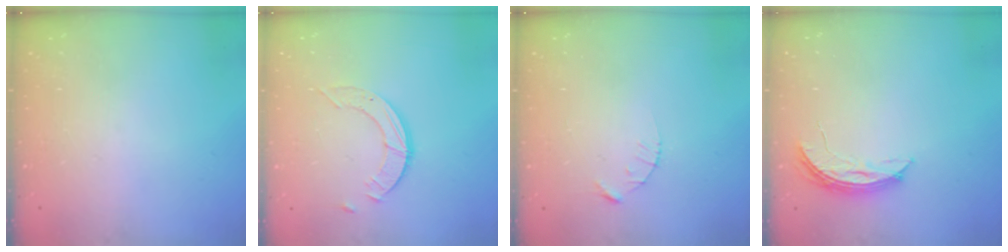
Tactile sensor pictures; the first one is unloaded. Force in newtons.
{"total": 4.0, "press": 4.0, "slide": 0.2}
{"total": 2.1, "press": 2.1, "slide": 0.3}
{"total": 5.9, "press": 5.9, "slide": 0.4}